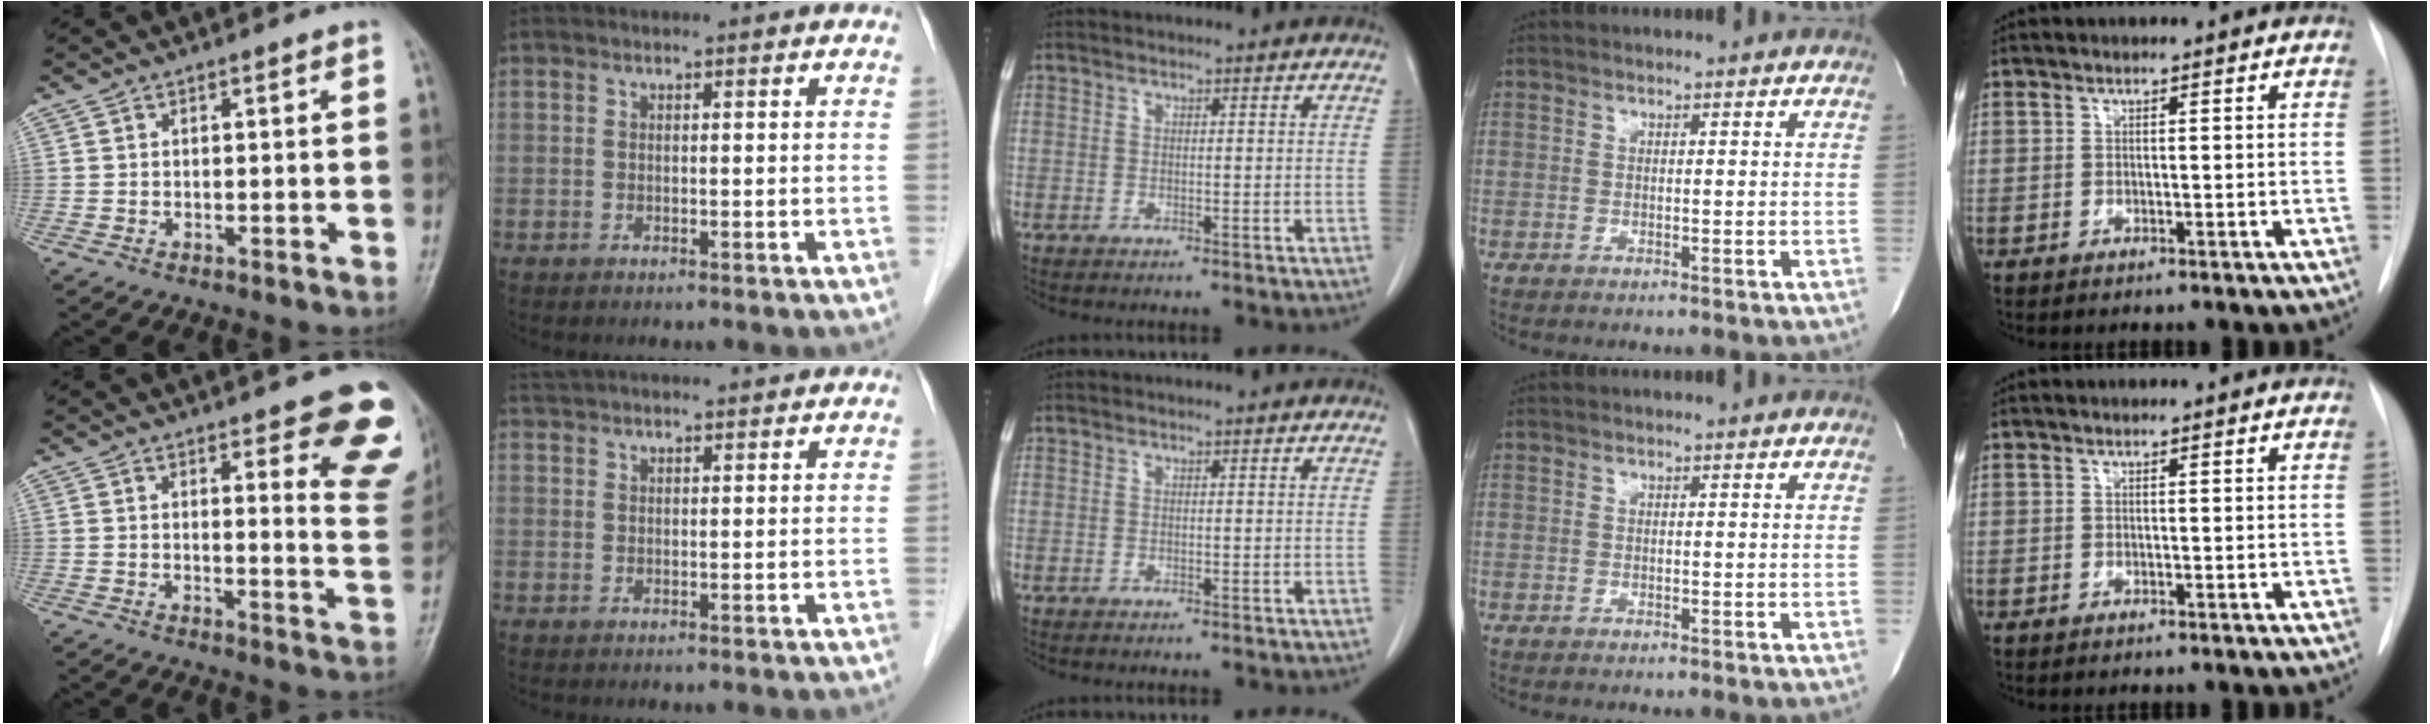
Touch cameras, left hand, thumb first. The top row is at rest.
{"thumb": {"total": 12.6, "force": [8.2, 3.9, 8.6], "torque": [-0.051, -0.053, 0.076]}, "index": {"total": 8.8, "force": [8.0, 1.5, 3.3], "torque": [-0.050, 0.035, 0.123]}}